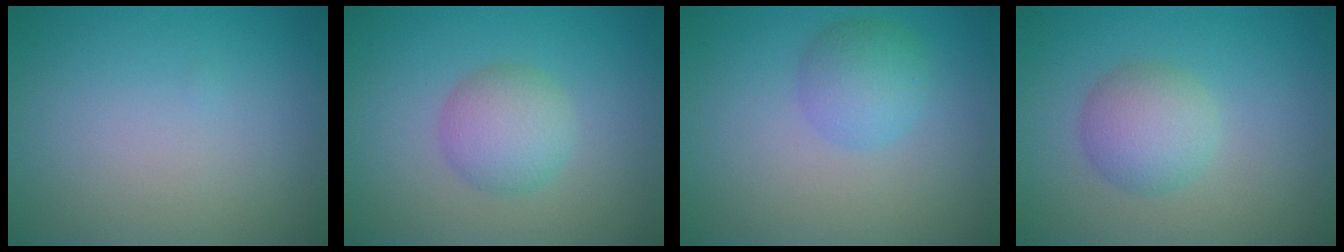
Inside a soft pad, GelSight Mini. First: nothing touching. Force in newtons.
{"total": 3.3, "press": 3.3, "slide": 0.1}
{"total": 3.0, "press": 2.9, "slide": 0.2}
{"total": 3.5, "press": 3.5, "slide": 0.1}